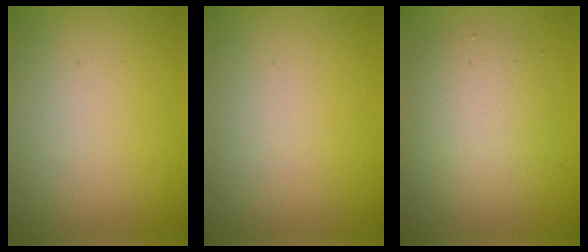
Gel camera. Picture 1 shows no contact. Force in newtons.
{"total": 0.0}
{"total": 2.5, "press": 2.5, "slide": 0.4}